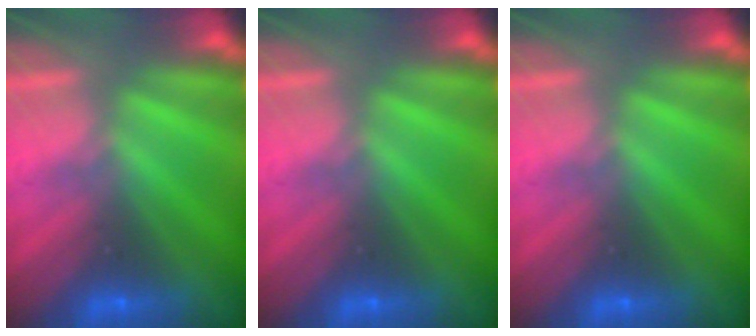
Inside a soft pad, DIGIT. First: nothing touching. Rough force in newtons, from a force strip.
{"total": 0.0}
{"total": 0.0}